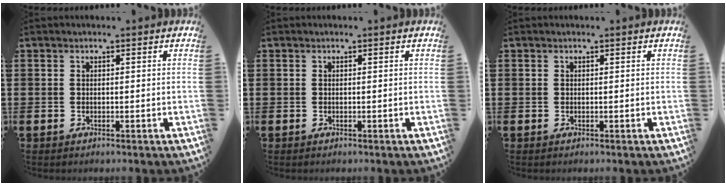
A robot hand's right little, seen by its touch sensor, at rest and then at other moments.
{"total": 0.0}
{"total": 0.0}